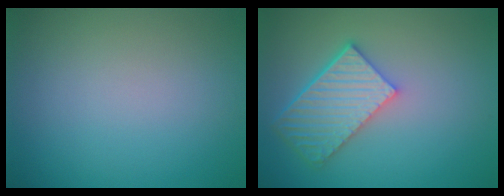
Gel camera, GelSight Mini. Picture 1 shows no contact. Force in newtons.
{"total": 5.7, "press": 4.7, "slide": 3.3}